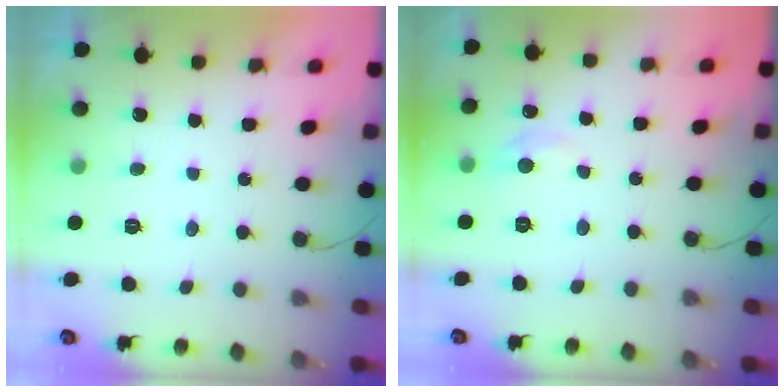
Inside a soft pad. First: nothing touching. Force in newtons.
{"total": 5.6, "press": 5.6, "slide": 0.8}